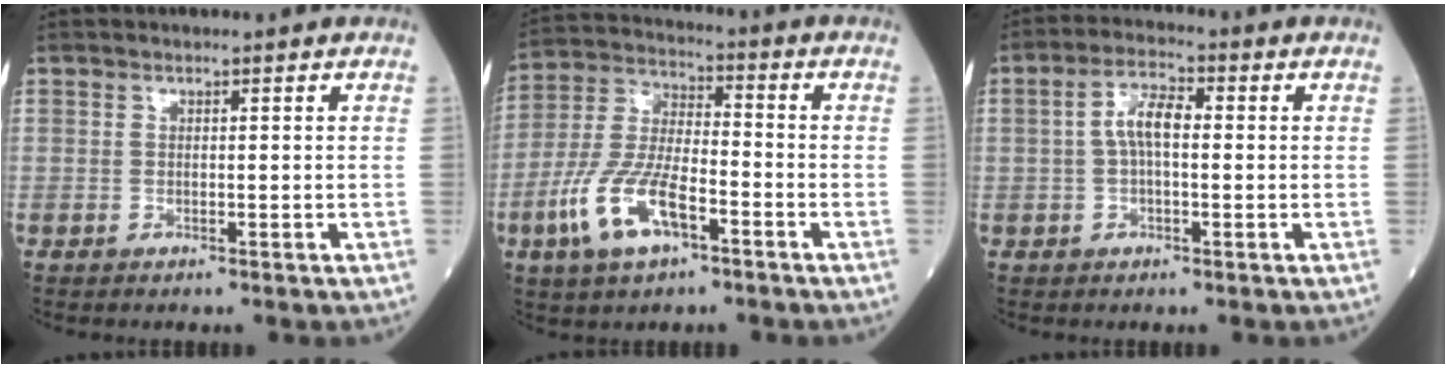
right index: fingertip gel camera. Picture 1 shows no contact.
{"total": 12.2, "force": [-5.5, 4.3, 10.0], "torque": [-0.222, 0.000, -0.103]}
{"total": 5.3, "force": [0.3, 1.9, 4.9], "torque": [-0.102, 0.016, 0.003]}